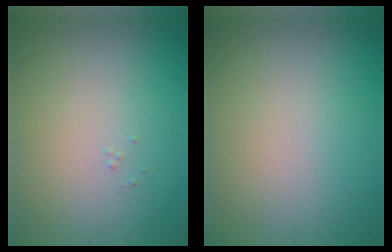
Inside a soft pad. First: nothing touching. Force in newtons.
{"total": 0.0}